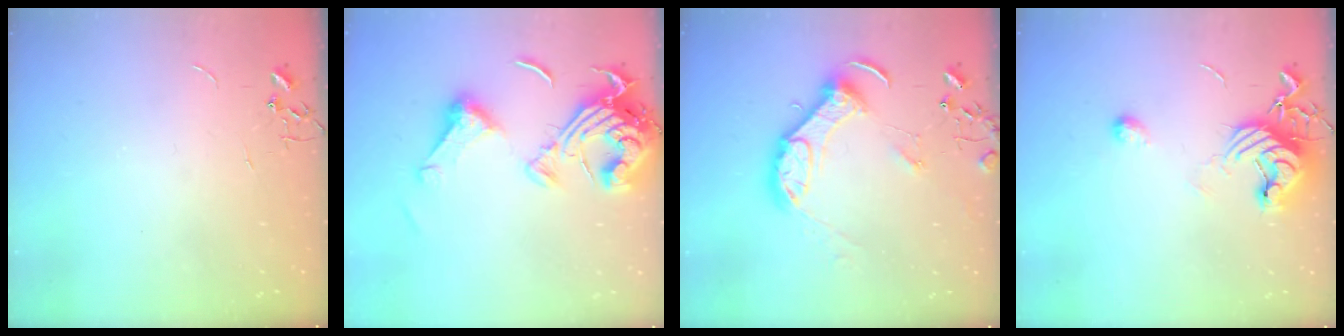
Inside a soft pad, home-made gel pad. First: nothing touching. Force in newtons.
{"total": 17.7, "press": 17.6, "slide": 1.7}
{"total": 12.9, "press": 12.8, "slide": 1.1}
{"total": 11.9, "press": 11.8, "slide": 0.5}